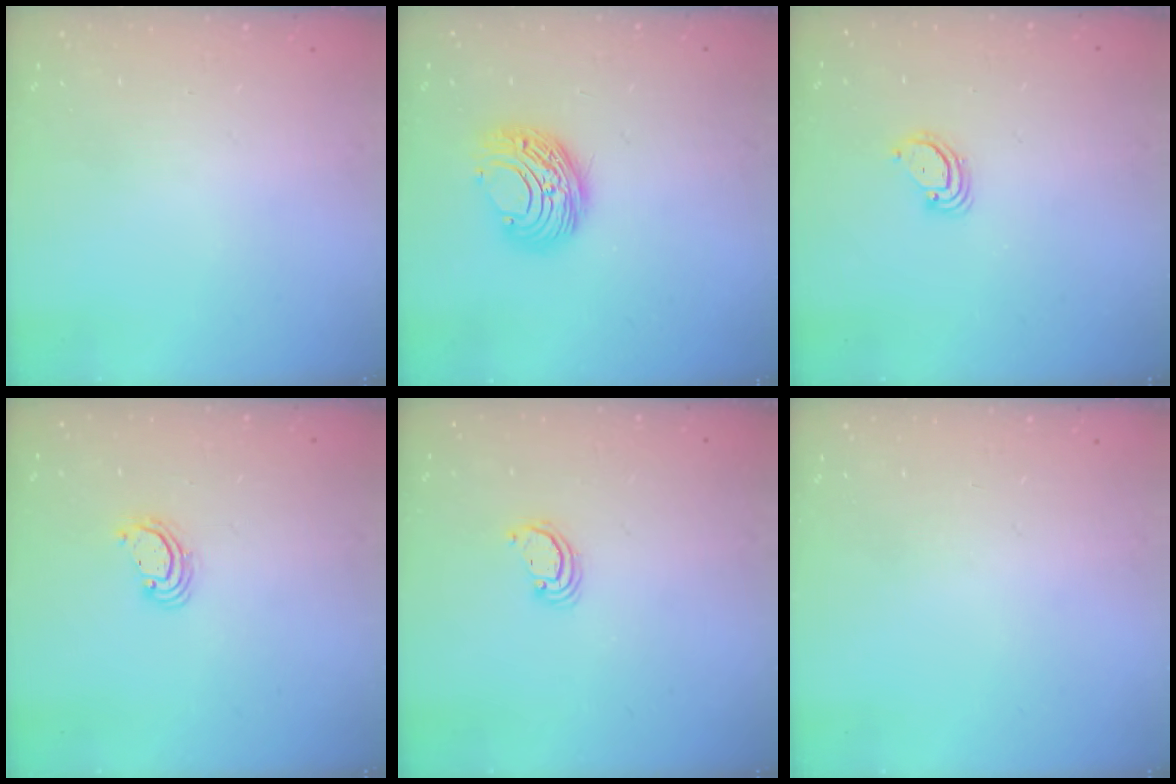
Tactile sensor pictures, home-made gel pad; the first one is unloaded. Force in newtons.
{"total": 9.0, "press": 9.0, "slide": 0.2}
{"total": 2.8, "press": 2.8, "slide": 0.3}
{"total": 2.8, "press": 2.8, "slide": 0.2}
{"total": 2.6, "press": 2.6, "slide": 0.2}
{"total": 0.0}